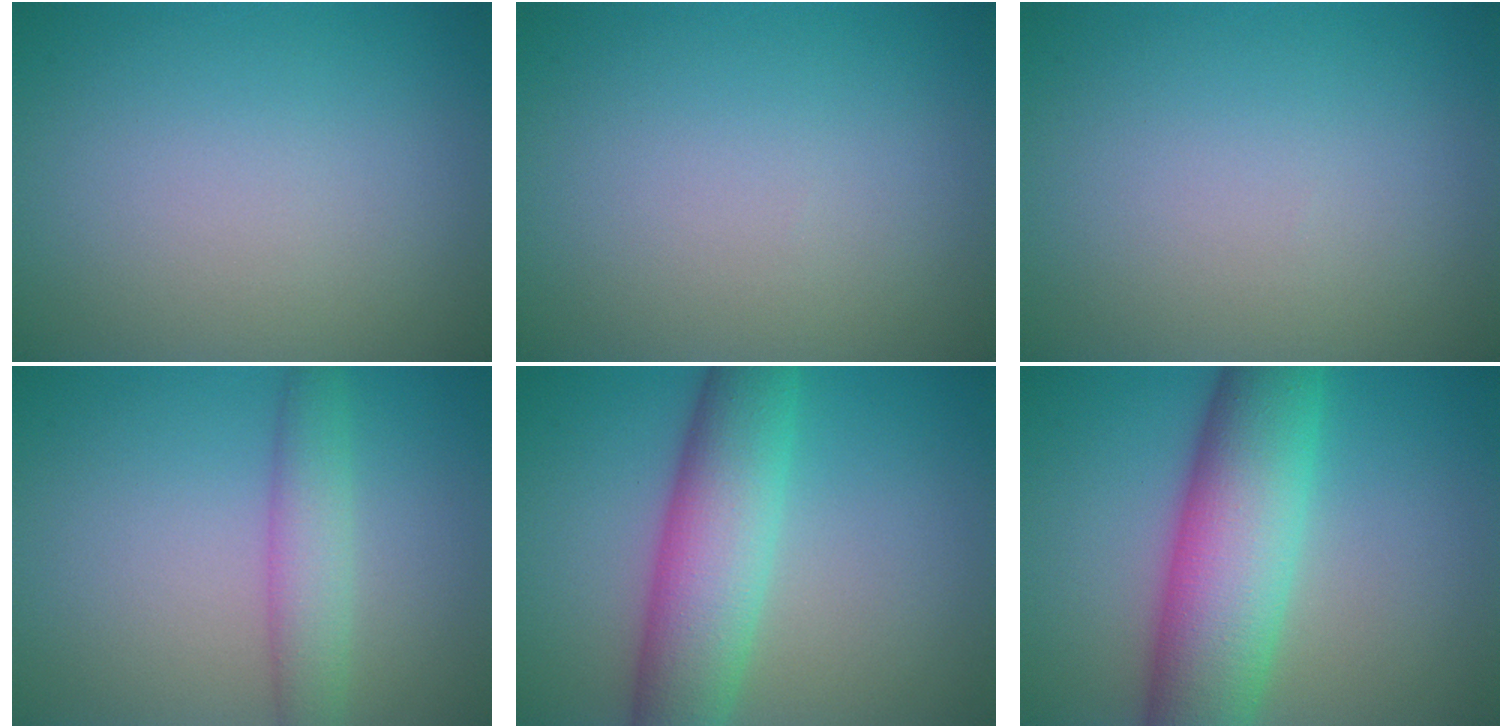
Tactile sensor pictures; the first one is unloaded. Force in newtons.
{"total": 0.0}
{"total": 0.0}
{"total": 3.2, "press": 3.2, "slide": 0.2}
{"total": 7.7, "press": 7.7, "slide": 0.3}
{"total": 10.4, "press": 10.4, "slide": 0.3}